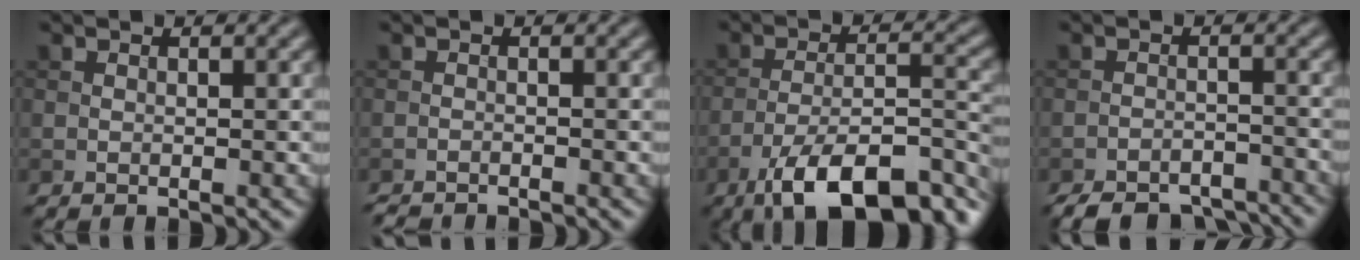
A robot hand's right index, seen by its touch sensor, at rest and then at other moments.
{"total": 1.6, "force": [-1.6, 0.1, 0.2], "torque": [-0.002, -0.007, -0.030]}
{"total": 12.8, "force": [-8.8, 4.0, 8.3], "torque": [-0.132, -0.001, -0.147]}
{"total": 7.2, "force": [-6.6, 2.3, 1.8], "torque": [-0.018, -0.010, -0.094]}